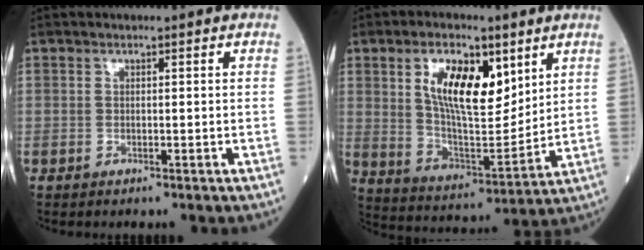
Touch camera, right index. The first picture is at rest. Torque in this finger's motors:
{"motor_torque": [1.23, 0.91, 0.69, 0.17]}